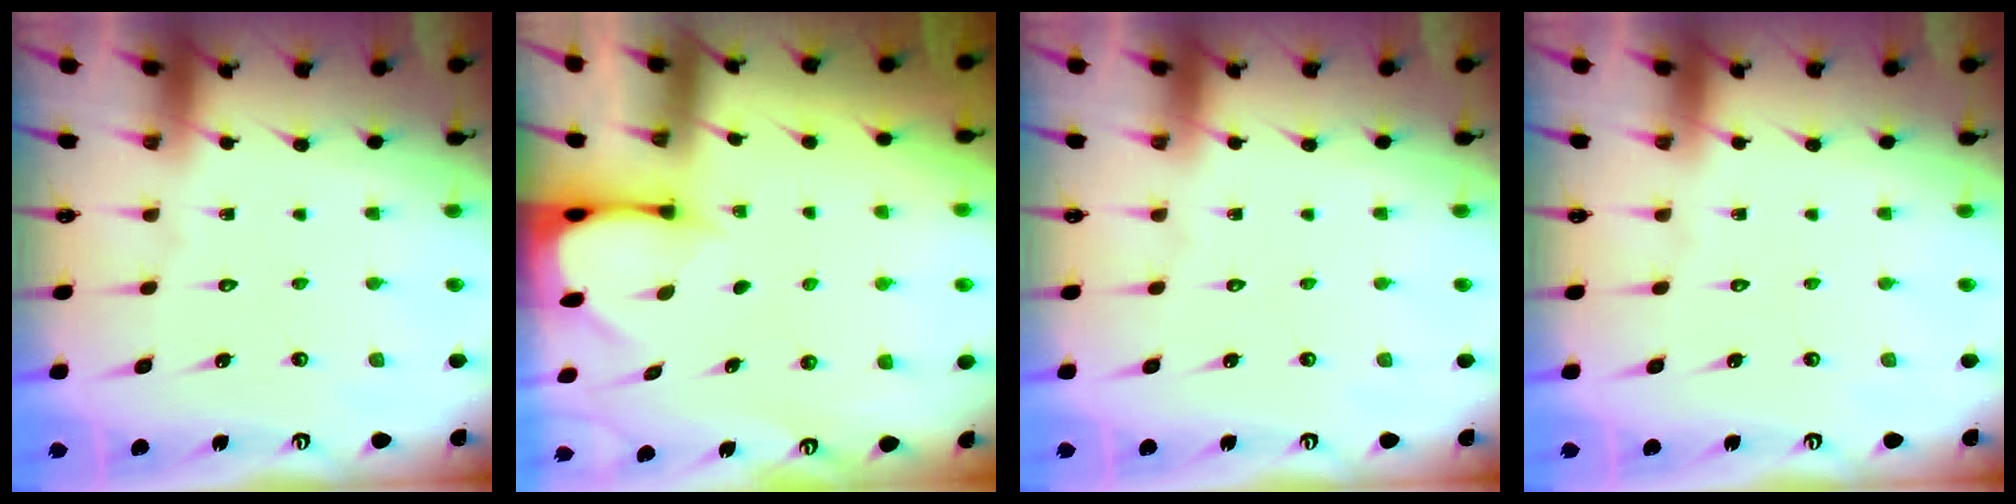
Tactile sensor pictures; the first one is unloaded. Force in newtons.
{"total": 2.3, "press": 2.3, "slide": 0.3}
{"total": 0.0}
{"total": 0.0}